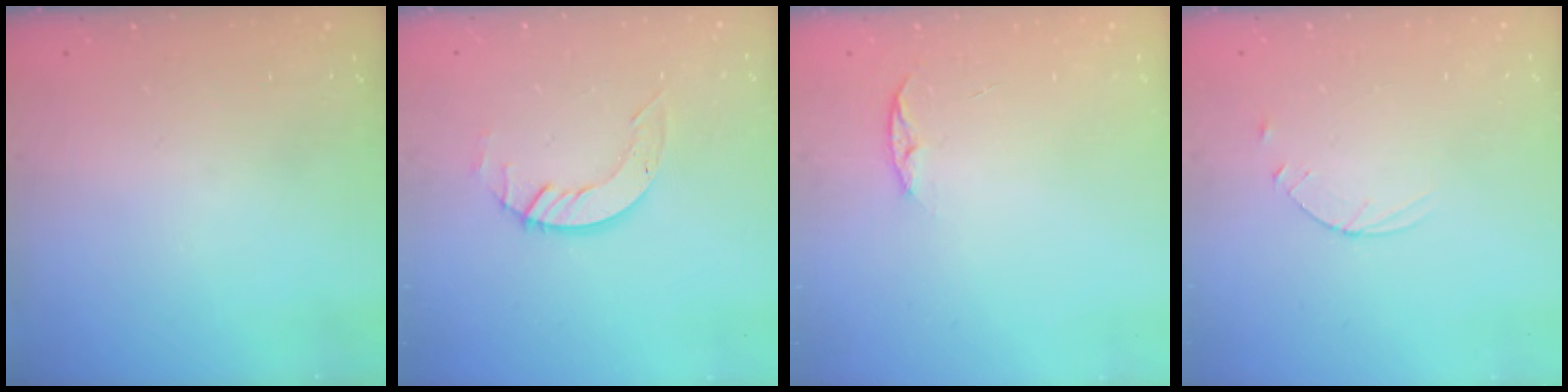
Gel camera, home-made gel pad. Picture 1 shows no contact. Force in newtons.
{"total": 4.8, "press": 4.8, "slide": 0.3}
{"total": 4.5, "press": 4.5, "slide": 0.6}
{"total": 3.6, "press": 3.5, "slide": 0.4}